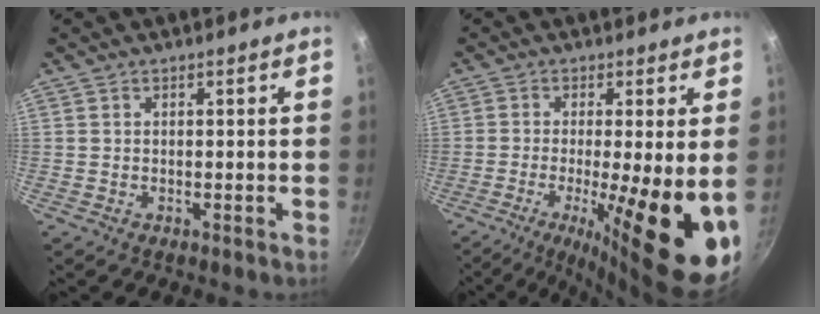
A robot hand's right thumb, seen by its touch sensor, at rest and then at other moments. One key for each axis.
{"total": 16.5, "fx": -3.7, "fy": 3.2, "fz": 15.8, "tx": -0.237, "ty": -0.015, "tz": -0.051}